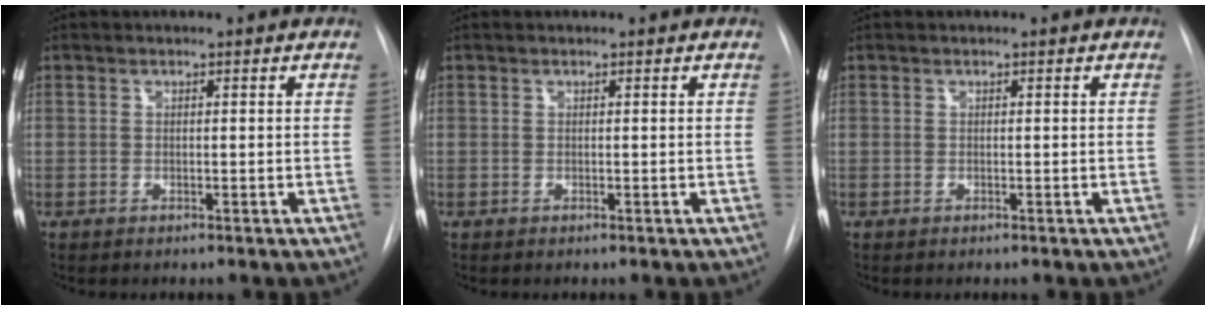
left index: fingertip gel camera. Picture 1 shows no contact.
{"total": 0.0}
{"total": 0.0}